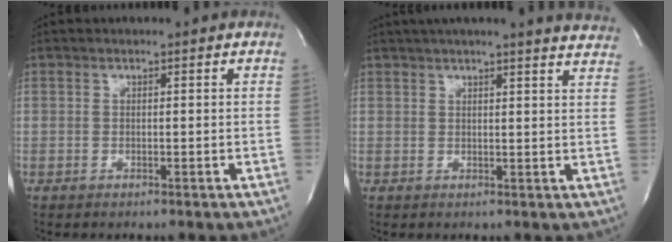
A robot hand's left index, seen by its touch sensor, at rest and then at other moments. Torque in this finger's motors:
{"motor_torque": [0.70, -0.65, 0.51, 0.12]}